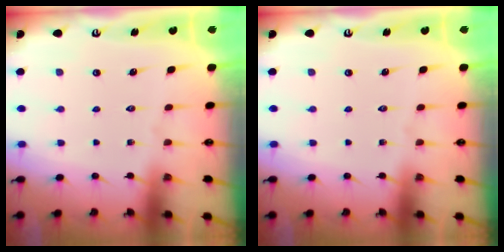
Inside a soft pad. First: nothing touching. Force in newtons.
{"total": 0.0}